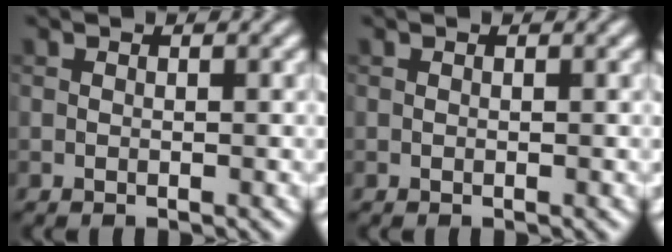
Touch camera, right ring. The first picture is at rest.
{"total": 0.0}